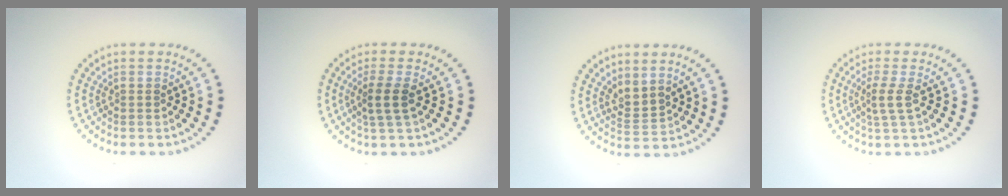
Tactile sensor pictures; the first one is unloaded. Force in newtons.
{"total": 2.3, "press": 1.8, "slide": 1.3}
{"total": 2.1, "press": 1.4, "slide": 1.6}
{"total": 1.9, "press": 1.3, "slide": 1.3}